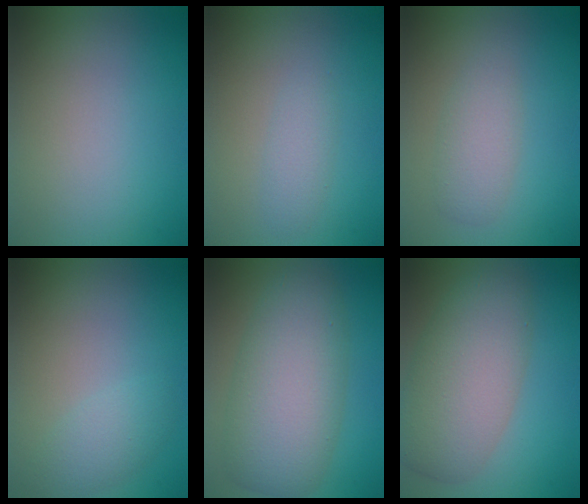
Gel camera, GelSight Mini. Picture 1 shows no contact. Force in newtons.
{"total": 1.5, "press": 1.5, "slide": 0.1}
{"total": 2.5, "press": 2.5, "slide": 0.0}
{"total": 2.1, "press": 2.1, "slide": 0.0}
{"total": 8.6, "press": 8.6, "slide": 0.7}
{"total": 7.6, "press": 7.6, "slide": 0.1}